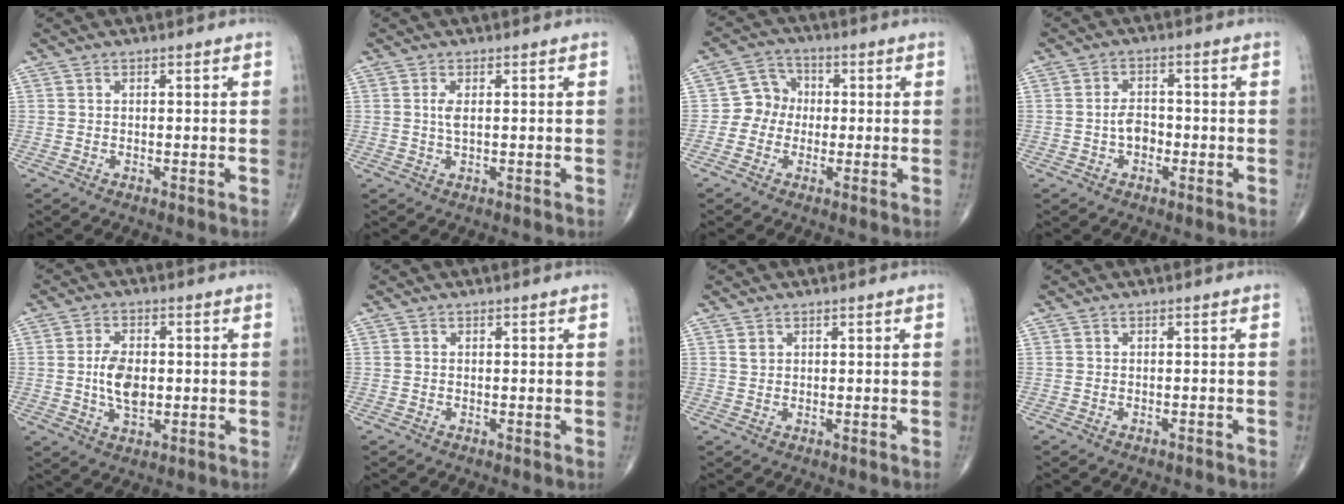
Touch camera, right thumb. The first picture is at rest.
{"total": 2.0, "force": [0.3, 0.6, 1.9], "torque": [-0.044, -0.003, 0.008]}
{"total": 6.0, "force": [-0.6, 5.5, 2.3], "torque": [-0.010, 0.018, -0.025]}
{"total": 3.9, "force": [-1.0, 2.7, 2.7], "torque": [-0.036, 0.015, -0.020]}
{"total": 7.4, "force": [-0.2, 4.3, 6.0], "torque": [-0.102, -0.002, -0.004]}
{"total": 0.0}
{"total": 1.1, "force": [0.6, 0.8, 0.5], "torque": [-0.003, -0.002, 0.011]}
{"total": 1.2, "force": [-1.1, 0.5, 0.1], "torque": [-0.007, 0.009, -0.017]}